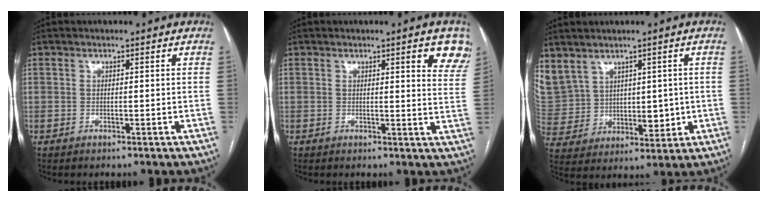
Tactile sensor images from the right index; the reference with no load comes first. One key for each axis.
{"total": 6.3, "fx": 4.0, "fy": 1.0, "fz": 4.8, "tx": -0.046, "ty": -0.013, "tz": 0.030}
{"total": 15.4, "fx": 5.3, "fy": 12.0, "fz": 8.0, "tx": -0.221, "ty": 0.042, "tz": 0.140}